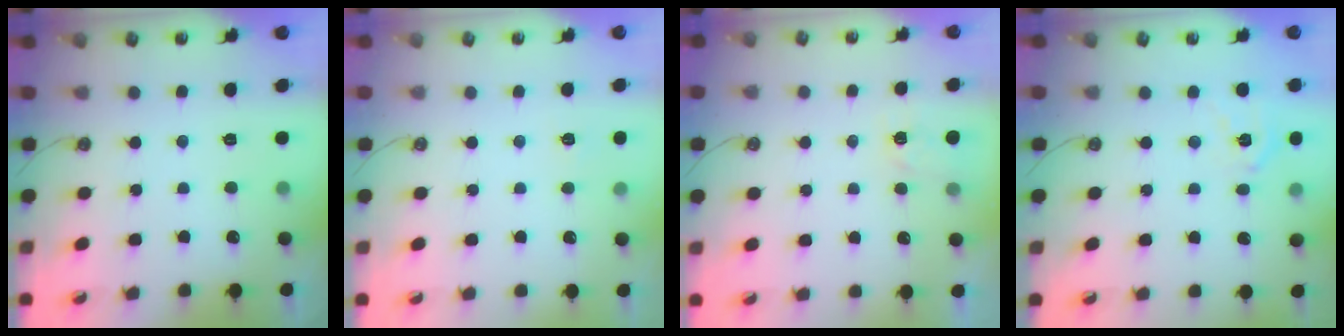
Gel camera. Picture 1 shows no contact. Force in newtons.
{"total": 2.7, "press": 2.6, "slide": 0.3}
{"total": 3.6, "press": 3.5, "slide": 0.4}
{"total": 9.4, "press": 9.3, "slide": 1.3}